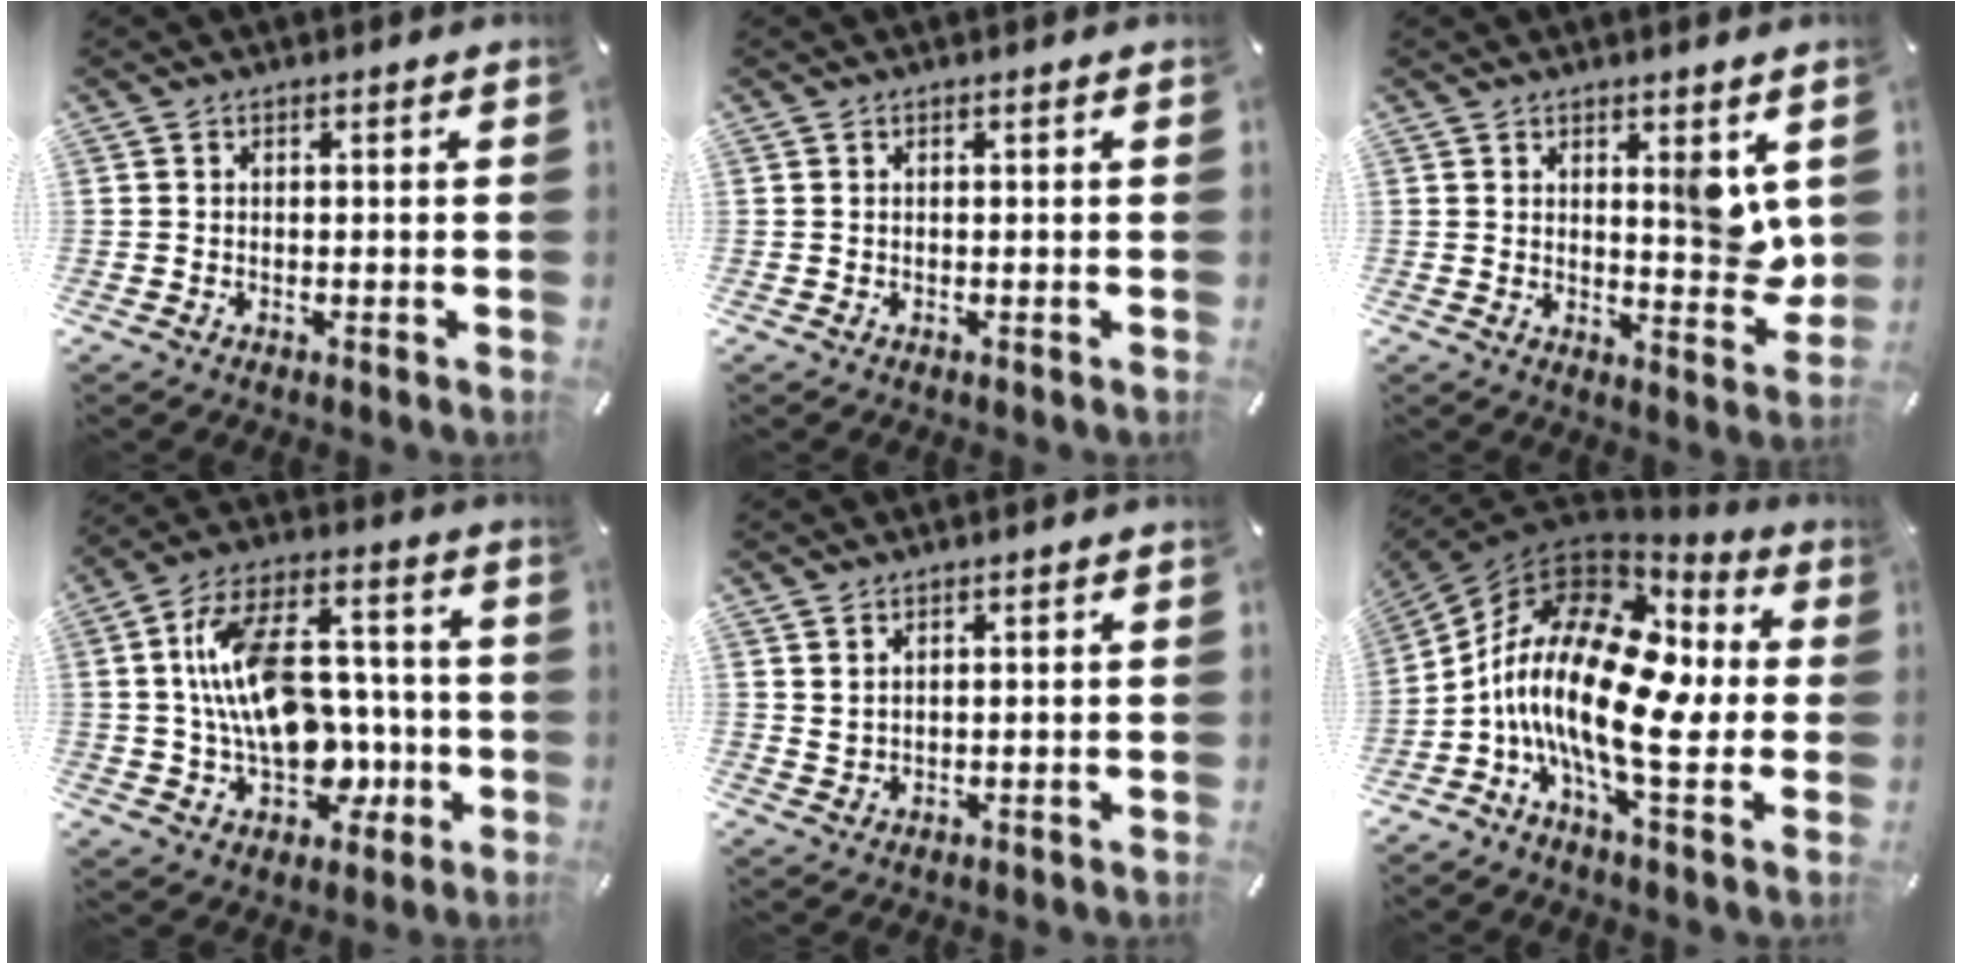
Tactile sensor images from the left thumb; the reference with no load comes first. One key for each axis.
{"total": 0.0}
{"total": 7.4, "fx": 3.1, "fy": 3.5, "fz": 5.8, "tx": -0.051, "ty": -0.032, "tz": 0.048}
{"total": 19.8, "fx": -0.5, "fy": 13.2, "fz": 14.7, "tx": -0.263, "ty": 0.011, "tz": -0.003}
{"total": 1.8, "fx": 1.4, "fy": 0.9, "fz": 0.7, "tx": -0.016, "ty": -0.001, "tz": 0.027}
{"total": 21.1, "fx": -3.7, "fy": 9.8, "fz": 18.3, "tx": -0.383, "ty": 0.000, "tz": -0.069}